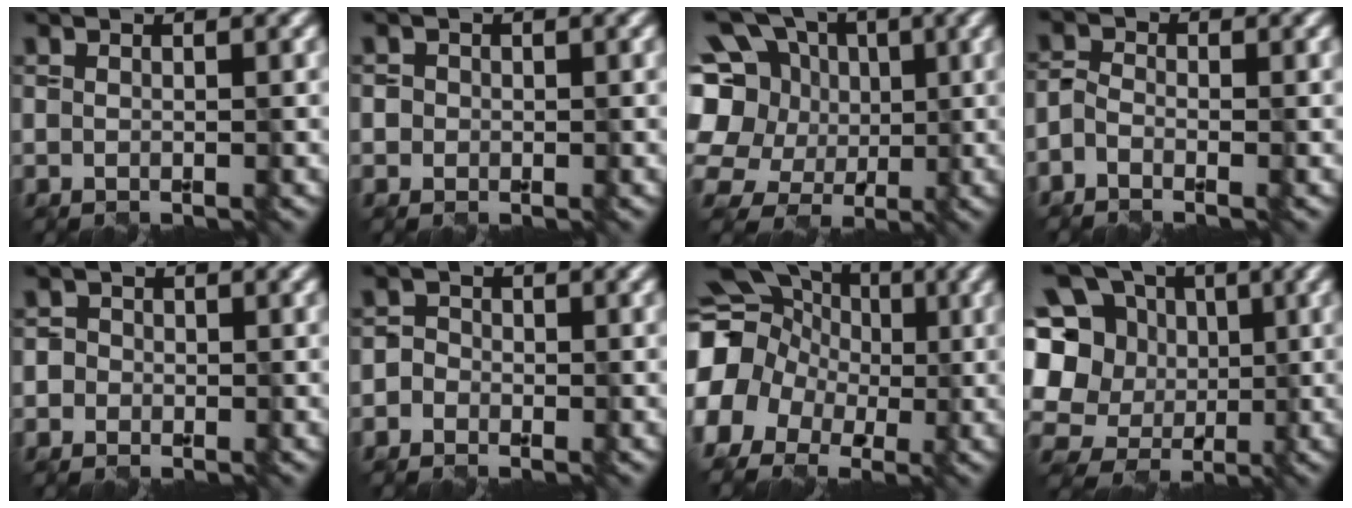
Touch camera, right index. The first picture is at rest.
{"total": 1.2, "force": [0.2, 1.1, 0.2], "torque": [0.008, 0.000, 0.001]}
{"total": 13.0, "force": [2.4, 11.3, 6.1], "torque": [-0.163, 0.039, 0.017]}
{"total": 1.9, "force": [-1.3, 1.0, 1.0], "torque": [-0.017, -0.001, -0.030]}
{"total": 1.8, "force": [0.0, 1.8, 0.4], "torque": [0.017, 0.008, -0.016]}
{"total": 1.6, "force": [-0.7, 1.4, 0.2], "torque": [0.018, 0.009, -0.019]}
{"total": 14.7, "force": [-1.2, 13.5, 5.9], "torque": [-0.141, 0.014, -0.058]}
{"total": 14.1, "force": [0.6, 12.6, 6.4], "torque": [-0.182, 0.033, -0.007]}